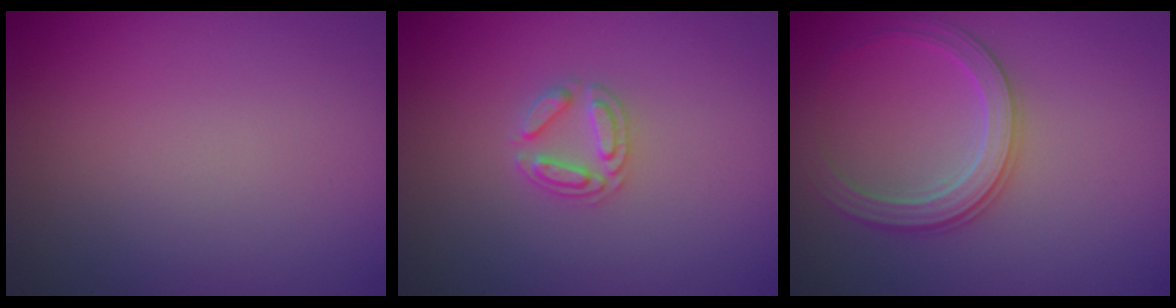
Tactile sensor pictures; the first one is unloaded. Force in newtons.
{"total": 2.5, "press": 2.5, "slide": 0.4}
{"total": 3.1, "press": 3.1, "slide": 0.2}